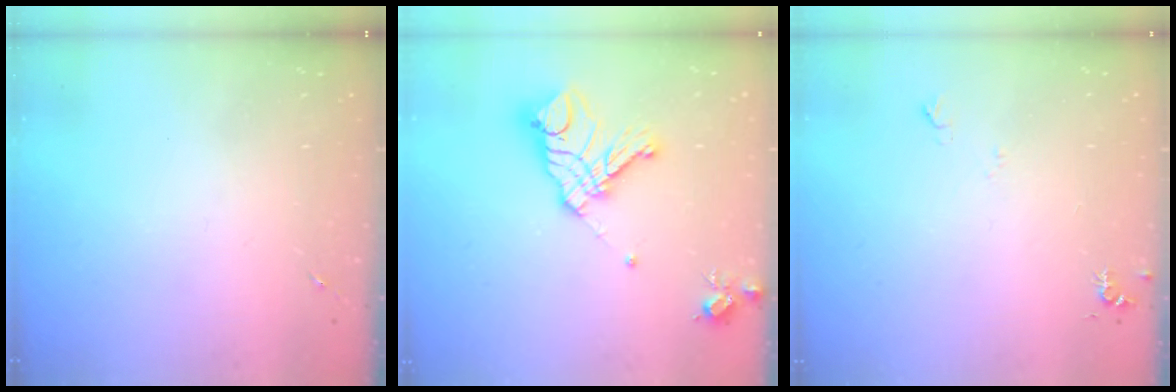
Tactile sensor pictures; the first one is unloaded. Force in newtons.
{"total": 17.6, "press": 17.5, "slide": 1.9}
{"total": 5.5, "press": 5.5, "slide": 0.7}